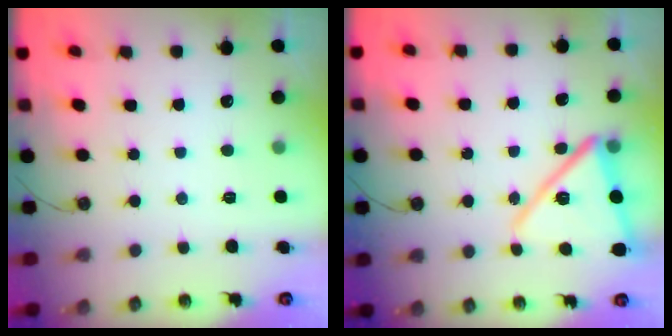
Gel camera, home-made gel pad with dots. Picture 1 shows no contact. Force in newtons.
{"total": 15.7, "press": 15.6, "slide": 1.0}